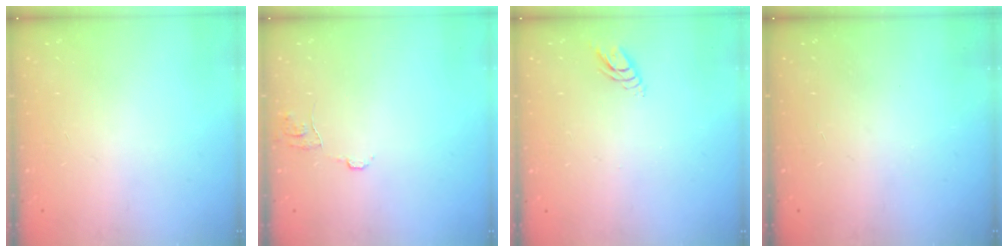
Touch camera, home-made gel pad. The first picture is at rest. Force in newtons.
{"total": 5.3, "press": 5.2, "slide": 0.4}
{"total": 4.0, "press": 4.0, "slide": 0.3}
{"total": 0.0}